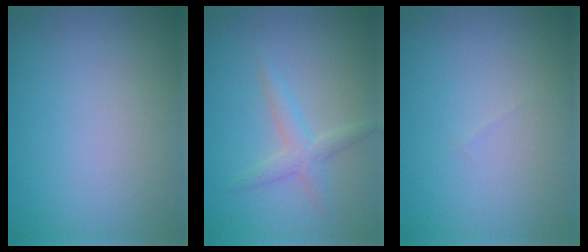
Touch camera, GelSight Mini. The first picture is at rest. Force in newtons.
{"total": 2.1, "press": 2.1, "slide": 0.1}
{"total": 0.0}